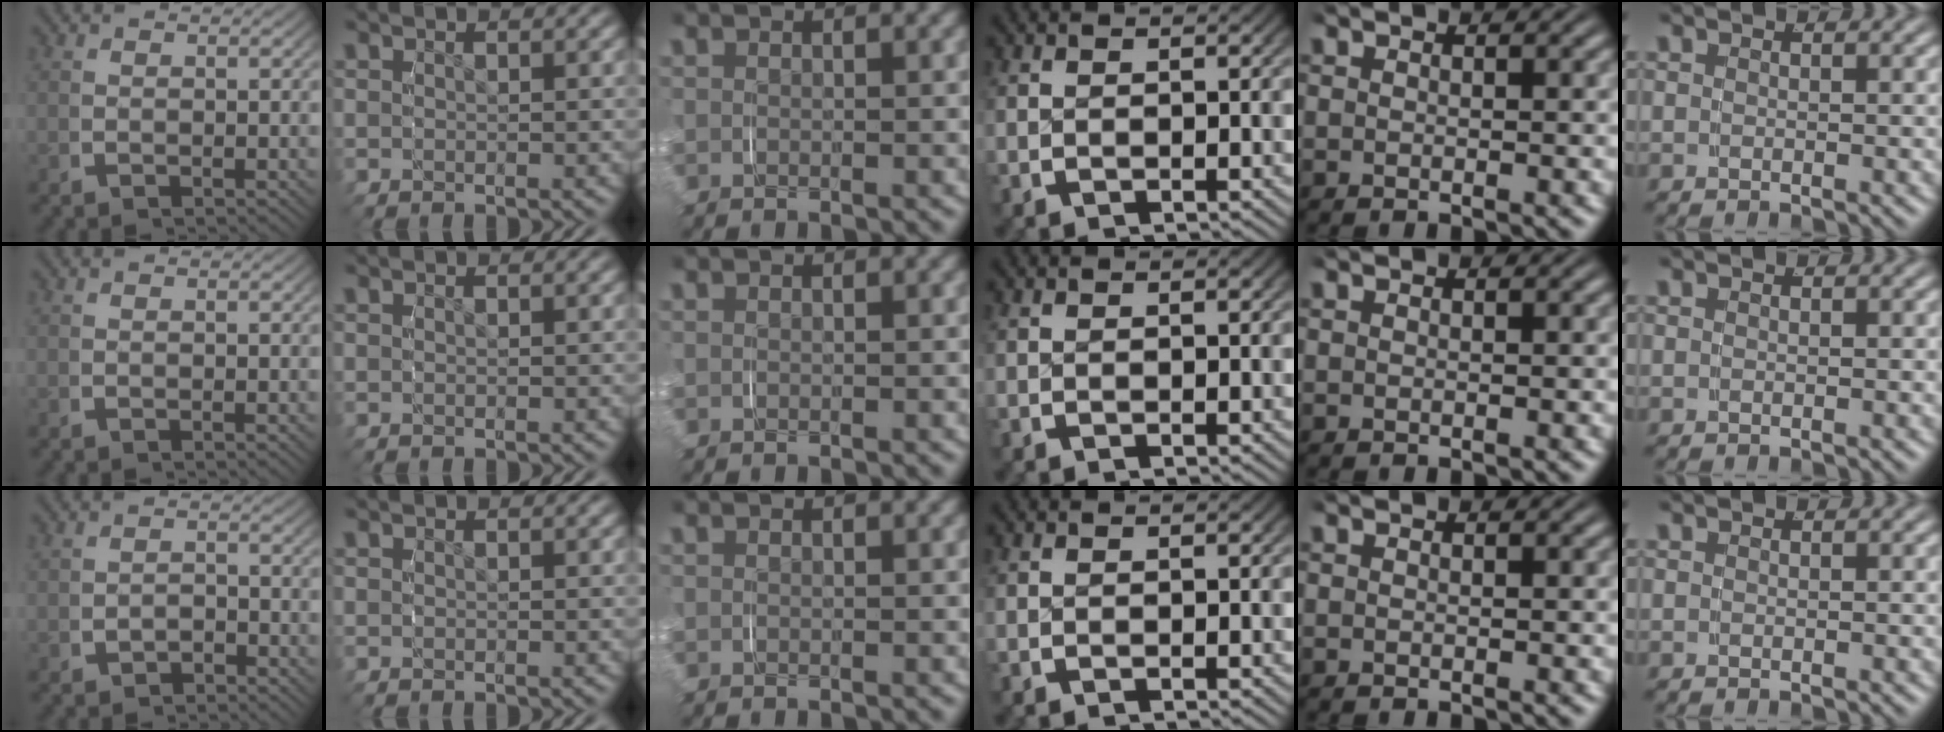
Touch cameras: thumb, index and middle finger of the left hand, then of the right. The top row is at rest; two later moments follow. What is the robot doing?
{"motion": "grasp_and_lifting", "object": "paper"}